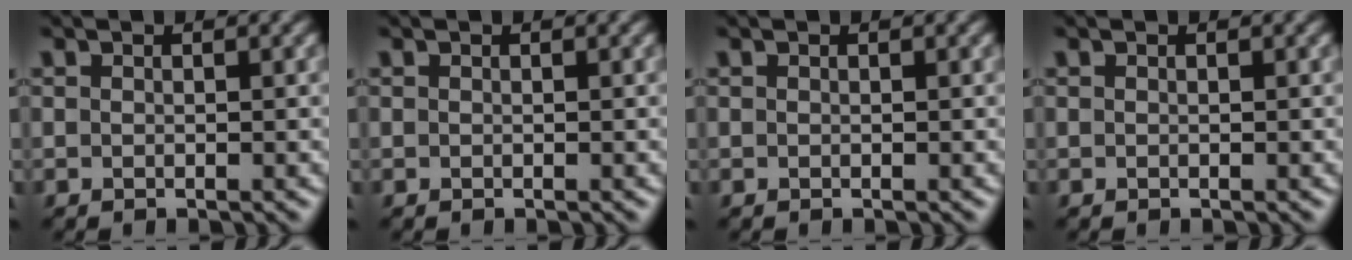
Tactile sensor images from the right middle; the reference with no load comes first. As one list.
[{"total": 0.0}, {"total": 0.0}, {"total": 0.0}]